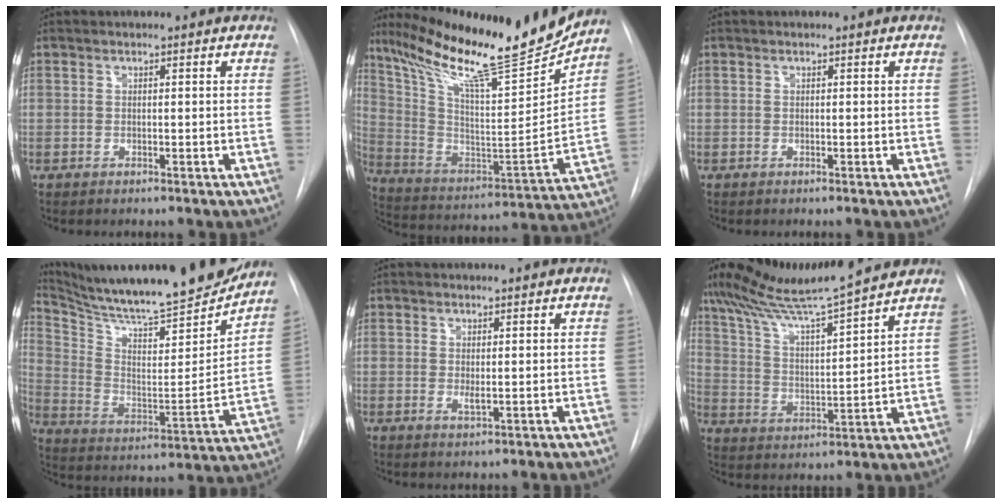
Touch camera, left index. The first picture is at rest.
{"total": 24.2, "force": [20.9, 1.0, 12.1], "torque": [-0.219, -0.054, 0.335]}
{"total": 0.0}
{"total": 24.9, "force": [22.6, 1.6, 10.3], "torque": [-0.182, -0.064, 0.340]}
{"total": 1.2, "force": [0.4, 0.2, 1.1], "torque": [-0.024, -0.003, 0.010]}
{"total": 16.6, "force": [14.7, -0.3, 7.8], "torque": [-0.137, 0.009, 0.242]}